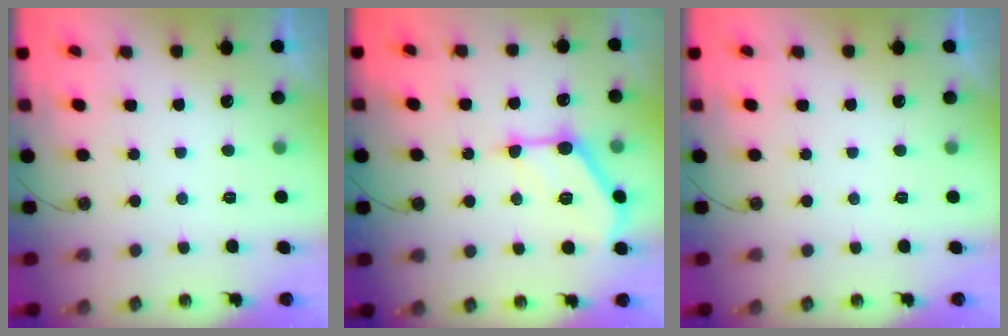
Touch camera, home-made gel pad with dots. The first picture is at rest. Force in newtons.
{"total": 13.6, "press": 13.6, "slide": 0.7}
{"total": 0.0}